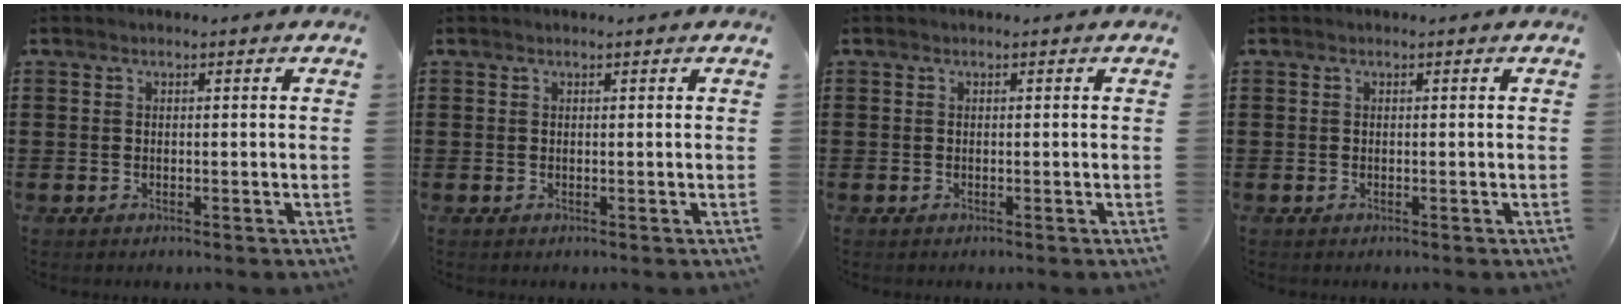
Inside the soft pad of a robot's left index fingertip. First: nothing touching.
{"total": 0.0}
{"total": 0.0}
{"total": 0.0}